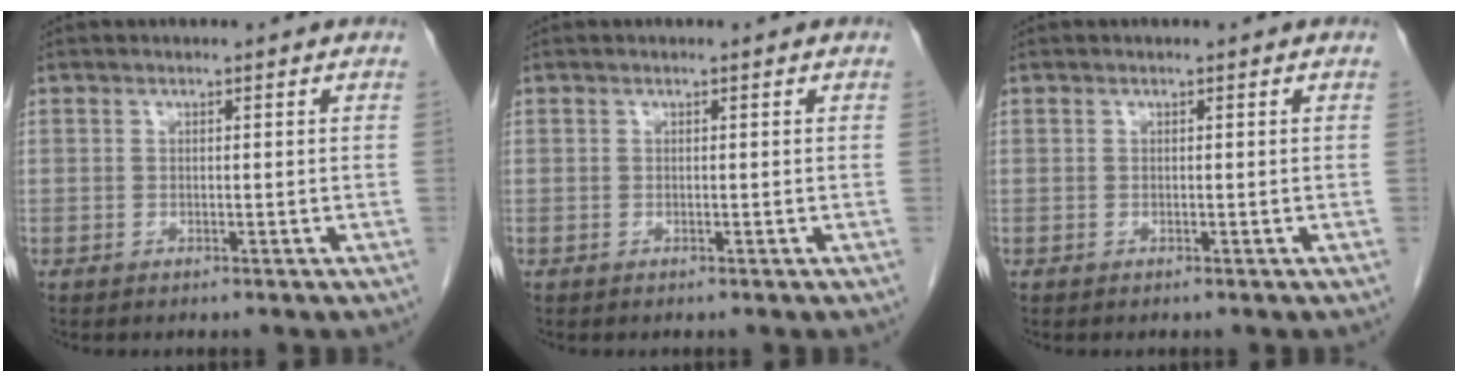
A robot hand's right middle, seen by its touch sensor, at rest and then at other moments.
{"total": 0.0}
{"total": 0.0}